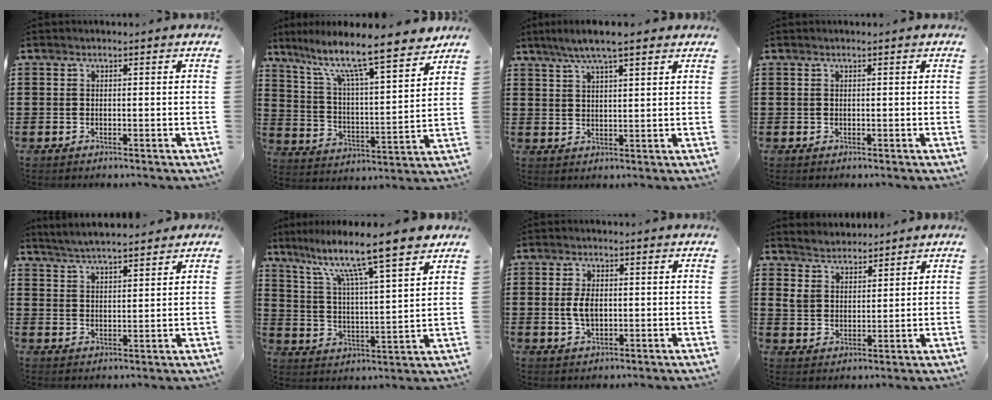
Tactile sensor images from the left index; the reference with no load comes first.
{"total": 10.2, "force": [8.5, 1.1, 5.7], "torque": [-0.134, -0.056, 0.139]}
{"total": 6.0, "force": [4.5, 0.8, 3.9], "torque": [-0.085, -0.002, 0.080]}
{"total": 0.0}
{"total": 4.1, "force": [4.0, 0.2, 1.1], "torque": [-0.034, -0.008, 0.072]}
{"total": 10.7, "force": [8.7, 0.1, 6.3], "torque": [-0.144, -0.053, 0.139]}
{"total": 4.1, "force": [0.2, 2.2, 3.5], "torque": [-0.078, 0.004, 0.001]}
{"total": 4.0, "force": [3.3, 2.3, 0.2], "torque": [-0.021, 0.000, 0.063]}